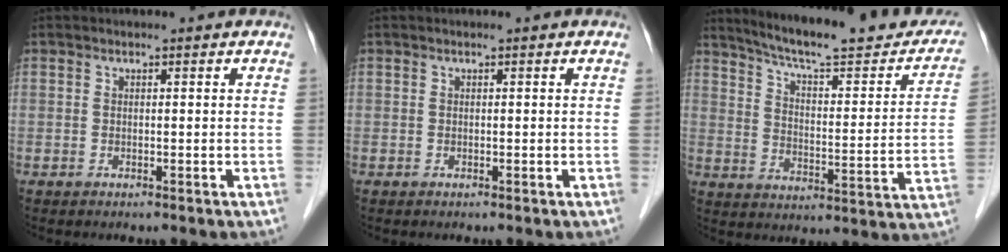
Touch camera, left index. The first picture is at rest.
{"total": 0.0}
{"total": 23.0, "force": [19.7, 3.4, 11.3], "torque": [-0.160, -0.036, 0.257]}